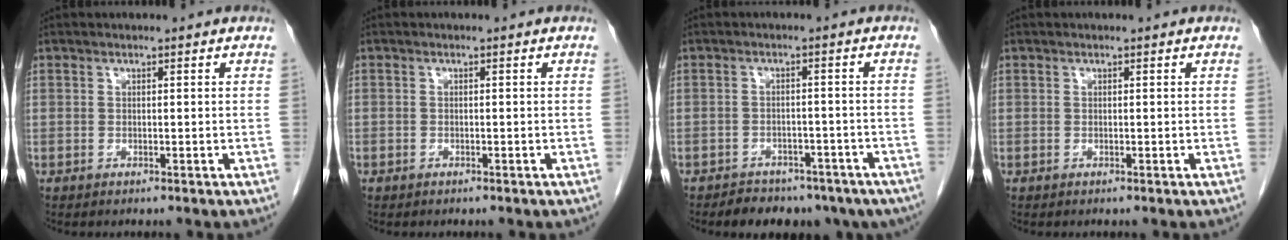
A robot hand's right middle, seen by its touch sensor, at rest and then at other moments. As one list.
[{"total": 0.5, "force": [-0.4, 0.4, 0.0], "torque": [-0.006, 0.002, -0.008]}, {"total": 11.7, "force": [-8.6, 6.5, 4.4], "torque": [-0.056, 0.004, -0.096]}, {"total": 0.0}]